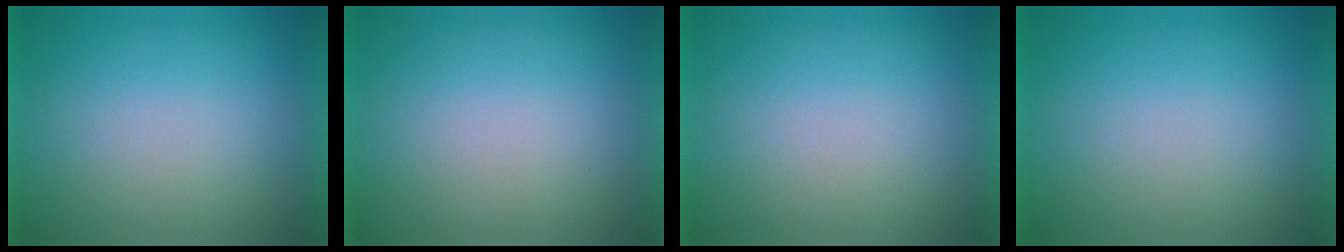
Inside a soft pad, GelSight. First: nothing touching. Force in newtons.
{"total": 0.0}
{"total": 0.0}
{"total": 0.0}